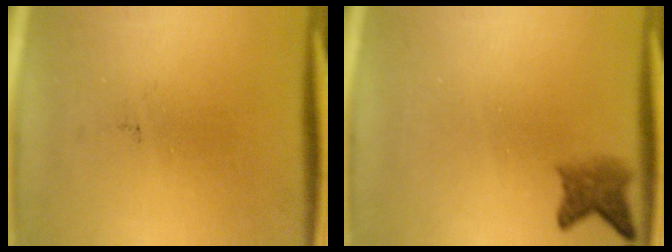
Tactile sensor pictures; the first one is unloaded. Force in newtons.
{"total": 2.9}